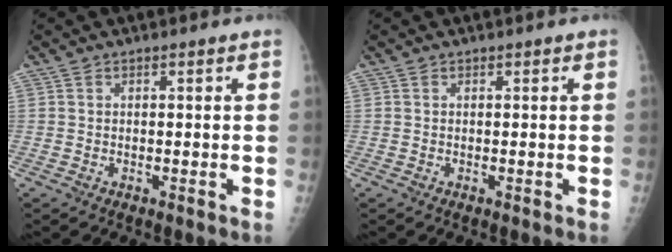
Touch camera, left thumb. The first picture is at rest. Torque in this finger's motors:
{"motor_torque": [0.00, 0.00, 0.00, 0.00, 0.00]}